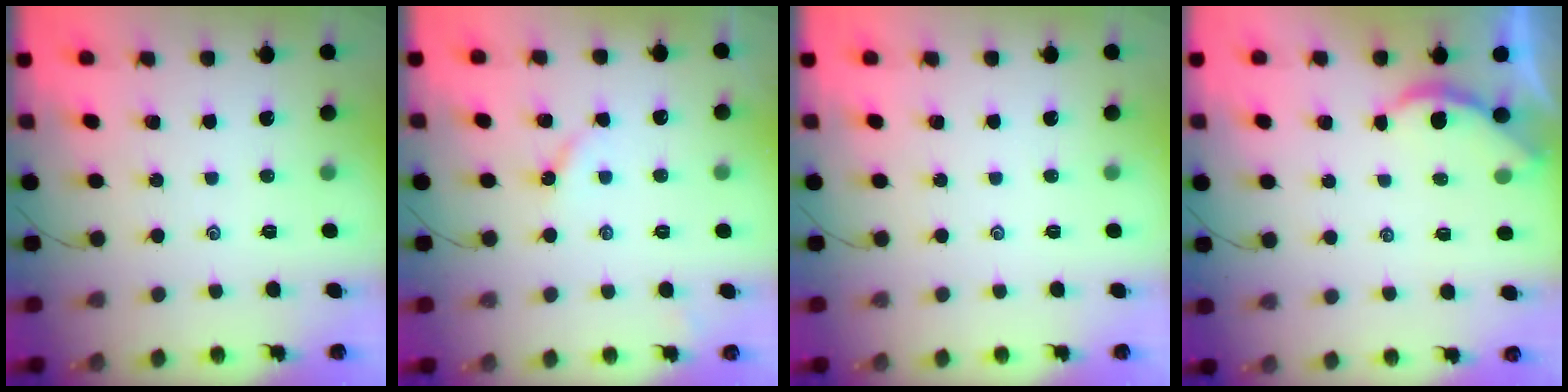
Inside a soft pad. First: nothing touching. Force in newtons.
{"total": 2.5, "press": 2.4, "slide": 0.5}
{"total": 0.0}
{"total": 2.3, "press": 2.3, "slide": 0.2}